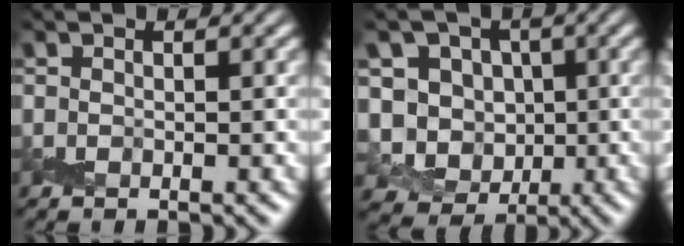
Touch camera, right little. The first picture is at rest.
{"total": 7.6, "force": [0.1, 6.7, 3.6], "torque": [-0.046, -0.004, -0.025]}